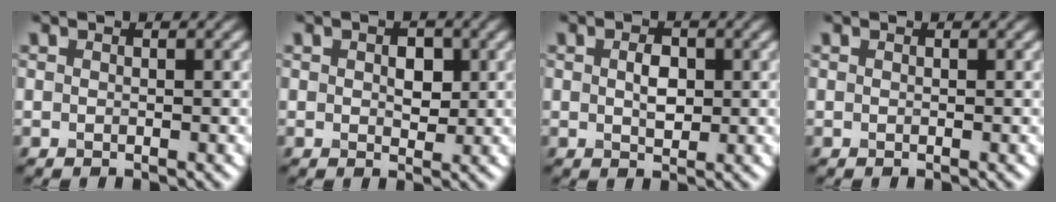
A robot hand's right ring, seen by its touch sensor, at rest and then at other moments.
{"total": 2.4, "force": [0.4, 1.5, 1.8], "torque": [-0.024, -0.002, 0.006]}
{"total": 2.3, "force": [0.2, 1.4, 1.8], "torque": [-0.036, 0.000, 0.005]}
{"total": 0.0}